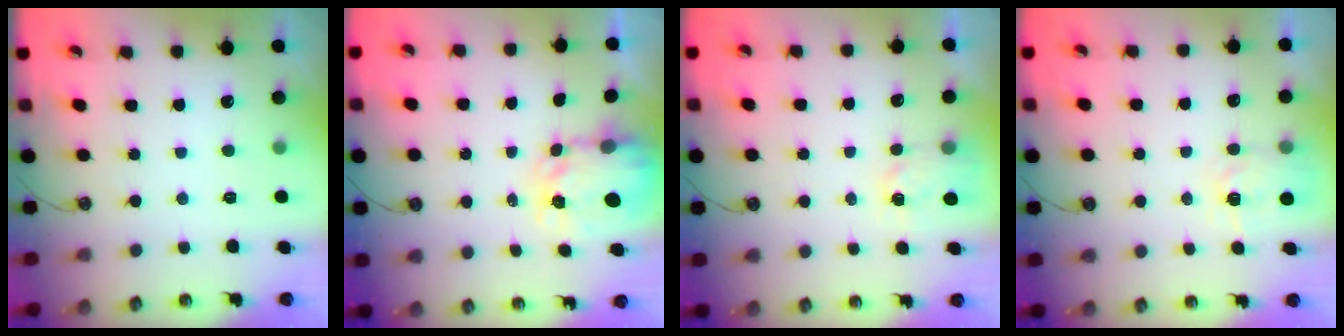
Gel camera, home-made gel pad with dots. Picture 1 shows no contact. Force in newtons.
{"total": 5.0, "press": 5.0, "slide": 0.4}
{"total": 3.0, "press": 2.9, "slide": 0.3}
{"total": 3.6, "press": 3.5, "slide": 0.6}